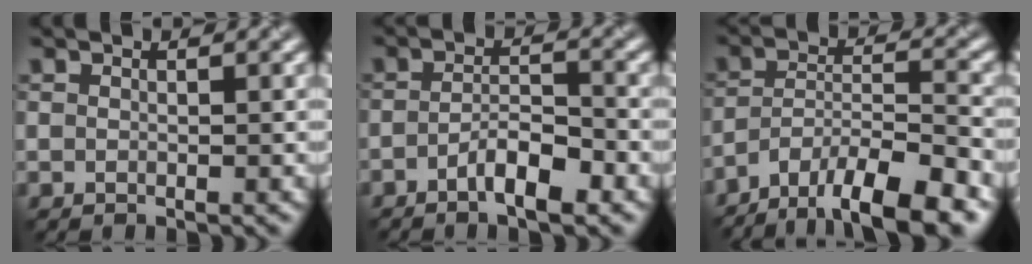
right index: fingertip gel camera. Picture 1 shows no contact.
{"total": 3.6, "force": [-2.0, 0.9, 2.9], "torque": [-0.052, 0.007, -0.039]}
{"total": 11.1, "force": [-8.5, 3.1, 6.5], "torque": [-0.100, -0.009, -0.140]}